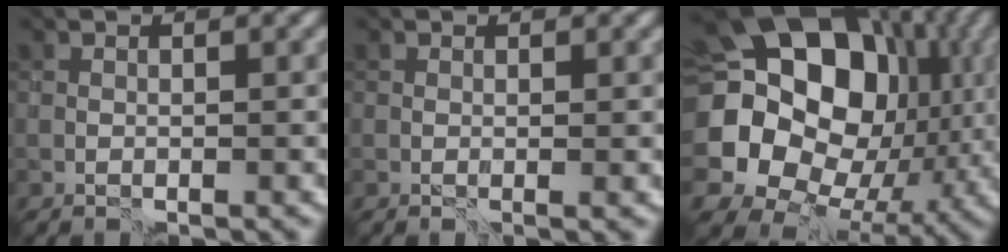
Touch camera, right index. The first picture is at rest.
{"total": 0.5, "force": [0.2, -0.1, 0.5], "torque": [-0.007, 0.000, 0.003]}
{"total": 19.4, "force": [2.9, 16.3, 10.1], "torque": [-0.197, -0.003, 0.054]}